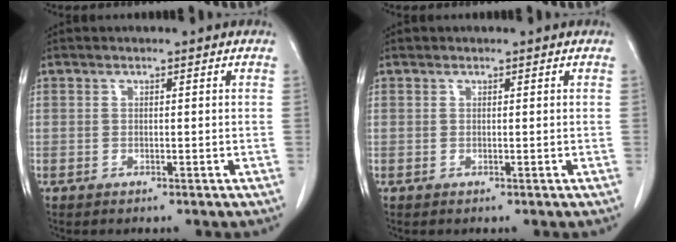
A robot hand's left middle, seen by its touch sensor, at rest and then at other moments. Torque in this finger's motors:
{"motor_torque": [0.14, -0.13, -0.05, -0.01]}